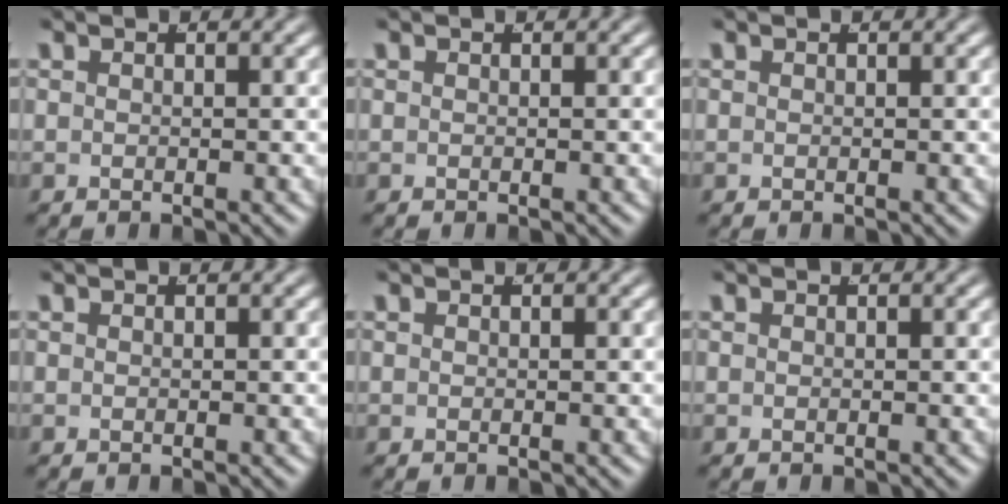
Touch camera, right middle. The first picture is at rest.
{"total": 0.0}
{"total": 0.0}
{"total": 0.0}
{"total": 0.0}
{"total": 0.0}